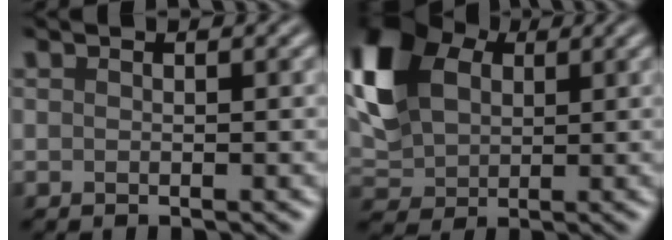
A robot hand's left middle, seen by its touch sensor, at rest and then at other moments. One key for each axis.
{"total": 8.9, "fx": 2.8, "fy": 6.4, "fz": 5.6, "tx": -0.147, "ty": 0.019, "tz": 0.051}